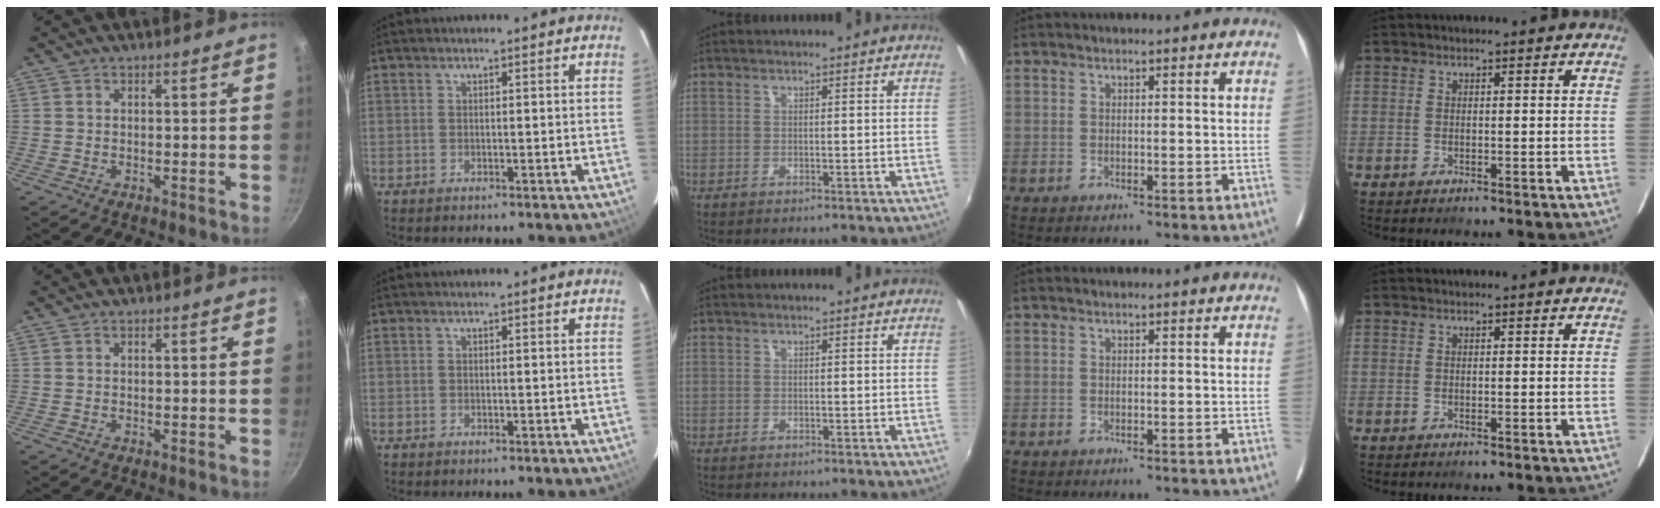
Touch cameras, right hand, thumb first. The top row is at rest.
{}